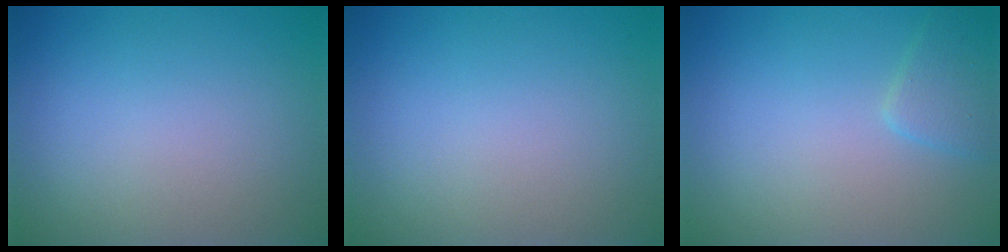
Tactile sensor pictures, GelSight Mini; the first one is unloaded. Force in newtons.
{"total": 0.0}
{"total": 1.9, "press": 1.9, "slide": 0.1}